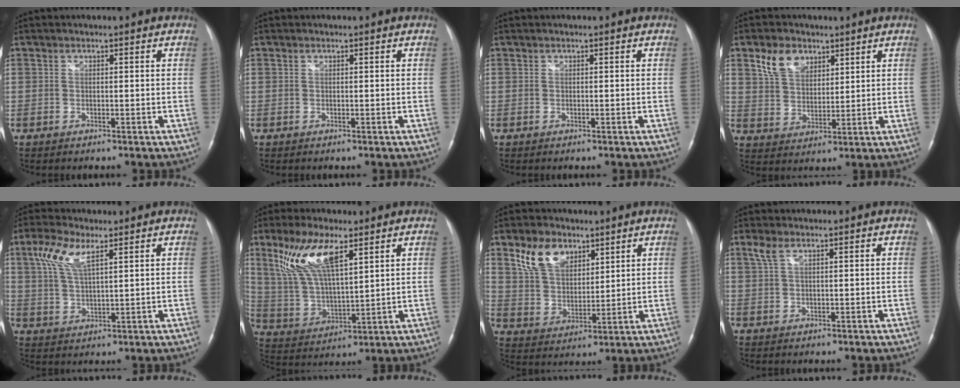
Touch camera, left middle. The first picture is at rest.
{"total": 0.0}
{"total": 0.0}
{"total": 6.8, "force": [4.1, 4.4, 3.3], "torque": [-0.073, 0.015, 0.084]}
{"total": 6.8, "force": [3.5, 1.8, 5.5], "torque": [-0.128, 0.013, 0.073]}
{"total": 11.9, "force": [6.5, 3.2, 9.5], "torque": [-0.209, 0.010, 0.133]}
{"total": 8.9, "force": [5.3, 5.5, 4.6], "torque": [-0.097, 0.017, 0.109]}
{"total": 2.2, "force": [1.3, 0.6, 1.6], "torque": [-0.051, 0.015, 0.035]}